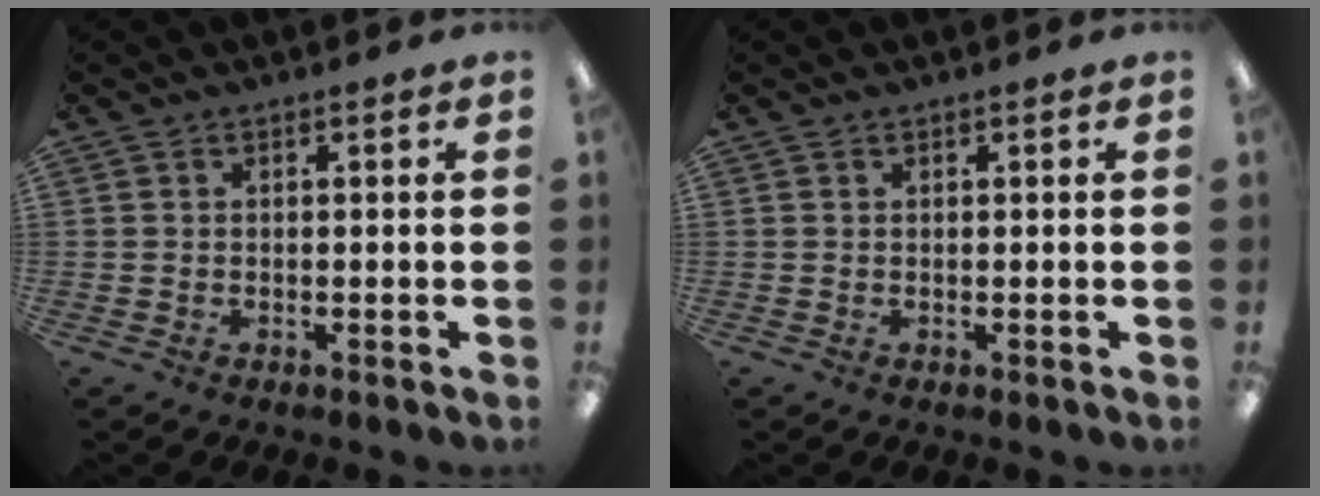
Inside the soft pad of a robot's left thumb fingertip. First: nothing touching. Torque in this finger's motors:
{"motor_torque": [0.09, 0.03, 0.04, 0.05, -0.02]}